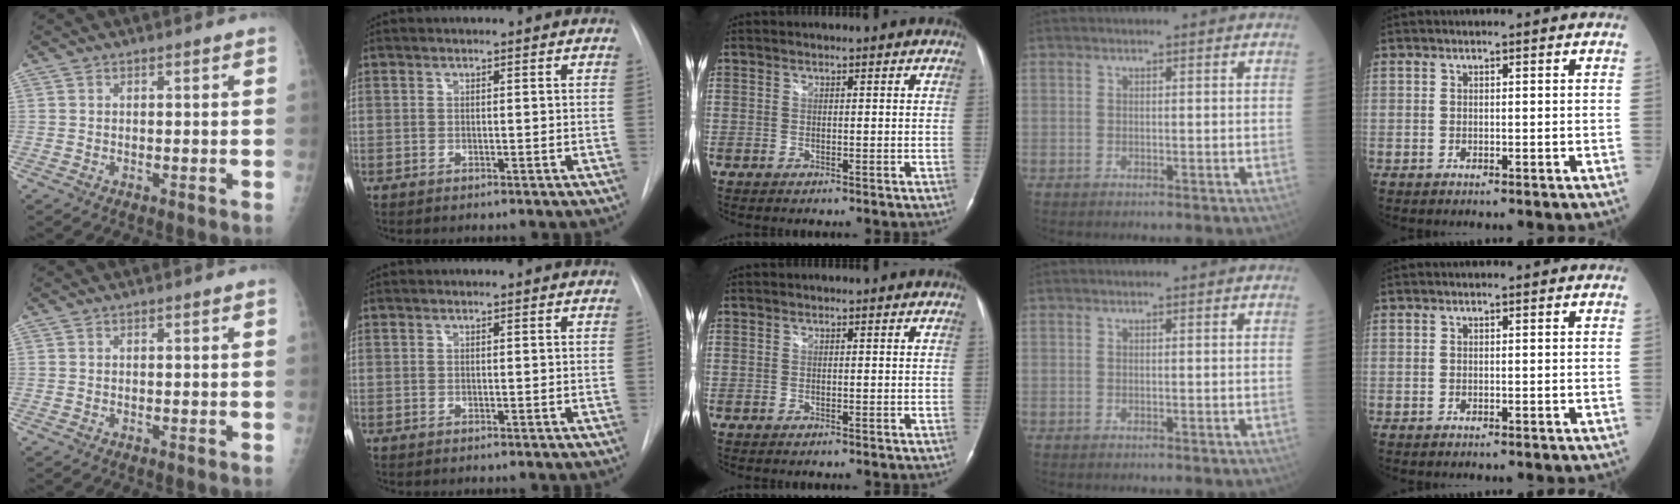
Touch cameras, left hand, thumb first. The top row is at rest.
{}